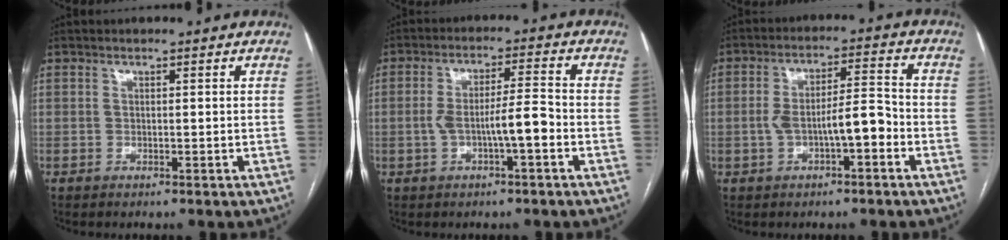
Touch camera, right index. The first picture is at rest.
{"total": 6.5, "force": [-1.9, 0.8, 6.2], "torque": [-0.117, 0.019, -0.029]}
{"total": 7.6, "force": [-2.2, 2.1, 7.0], "torque": [-0.130, 0.028, -0.033]}